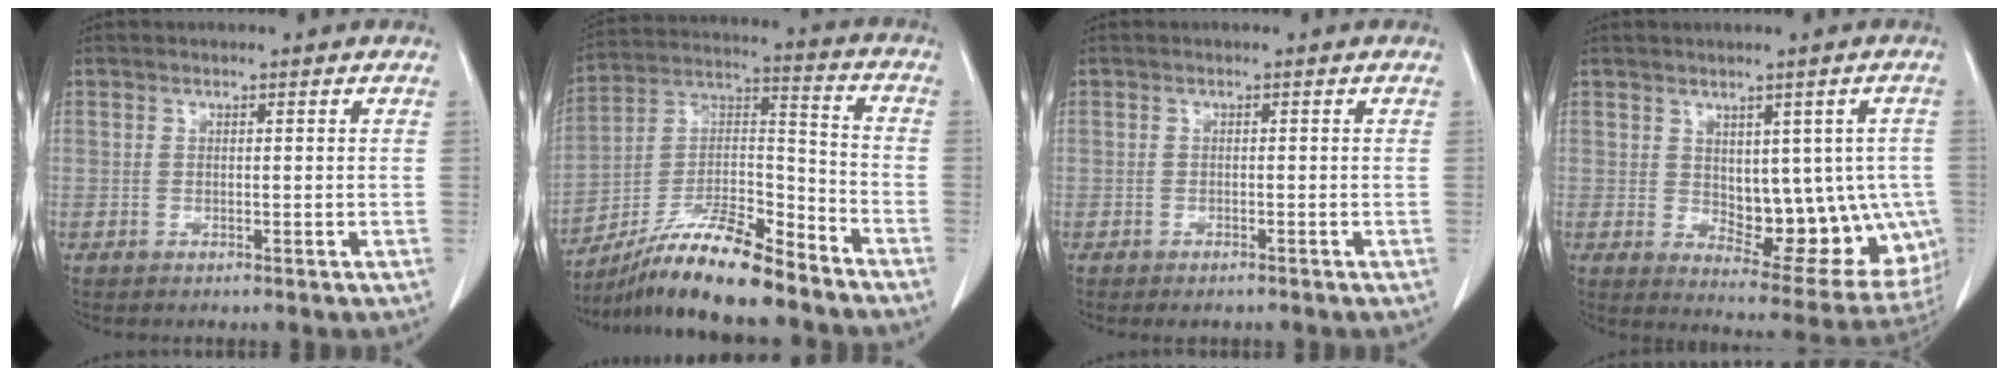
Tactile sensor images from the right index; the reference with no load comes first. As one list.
[{"total": 15.7, "force": [-12.9, 1.9, 8.8], "torque": [-0.159, 0.009, -0.228]}, {"total": 1.4, "force": [-1.1, 0.5, 0.6], "torque": [-0.010, -0.002, -0.012]}, {"total": 13.9, "force": [-0.7, 7.3, 11.8], "torque": [-0.124, 0.005, 0.011]}]